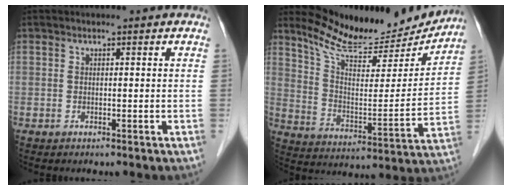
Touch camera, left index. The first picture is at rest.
{"total": 17.6, "force": [16.5, 2.9, 5.2], "torque": [-0.091, -0.032, 0.251]}